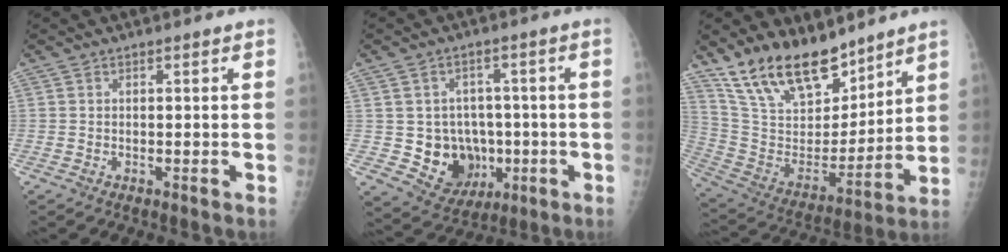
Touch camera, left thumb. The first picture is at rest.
{"total": 10.5, "force": [-1.4, 9.3, 4.8], "torque": [-0.030, 0.010, -0.001]}
{"total": 19.7, "force": [15.1, 8.6, 9.2], "torque": [-0.128, -0.079, 0.281]}